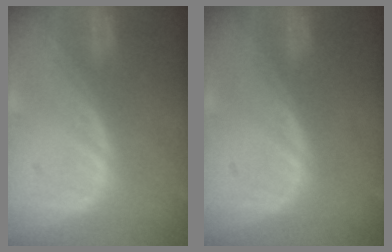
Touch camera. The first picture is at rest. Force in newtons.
{"total": 0.0}